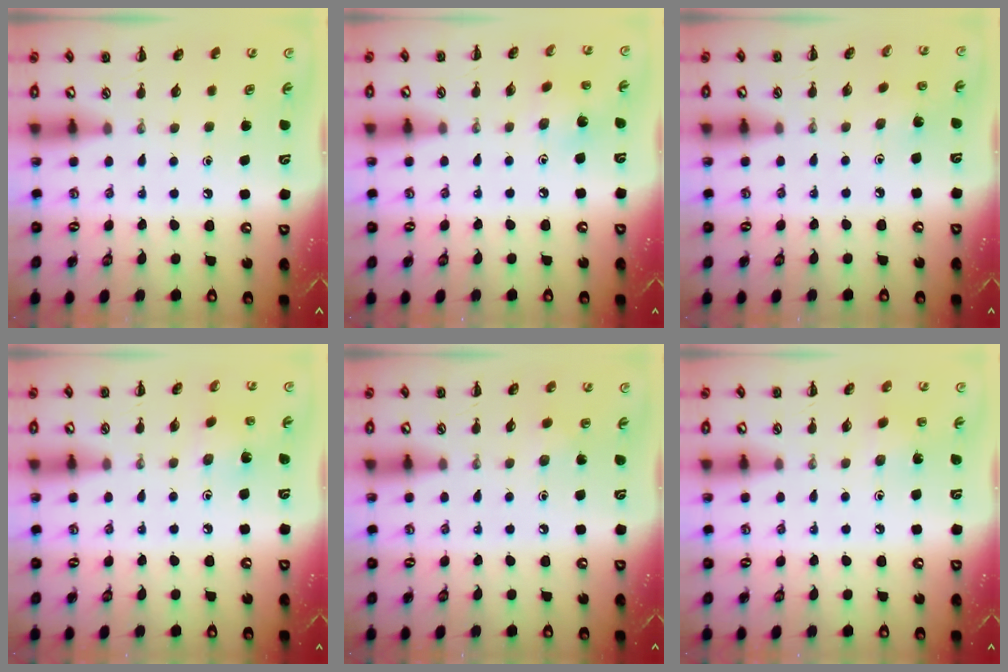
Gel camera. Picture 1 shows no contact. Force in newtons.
{"total": 2.7, "press": 2.7, "slide": 0.6}
{"total": 1.9, "press": 1.8, "slide": 0.7}
{"total": 2.1, "press": 1.9, "slide": 0.7}
{"total": 3.8, "press": 3.6, "slide": 1.1}
{"total": 2.9, "press": 2.8, "slide": 0.9}